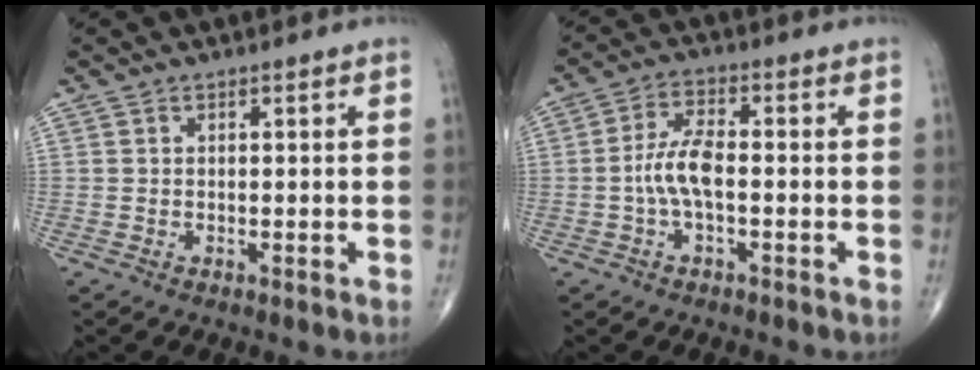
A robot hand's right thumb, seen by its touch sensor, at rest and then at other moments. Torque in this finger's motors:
{"motor_torque": [1.21, 1.05, 0.71, -0.20, 0.13]}